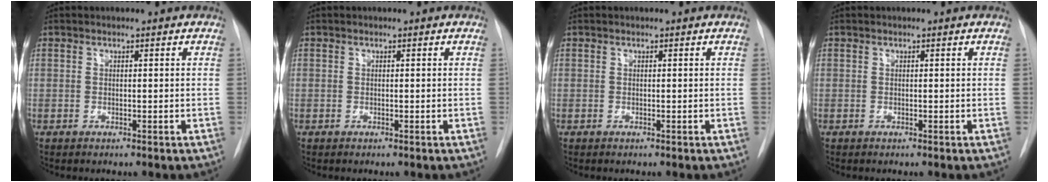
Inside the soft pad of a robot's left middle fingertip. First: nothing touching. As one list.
[{"total": 0.0}, {"total": 0.0}, {"total": 0.0}]